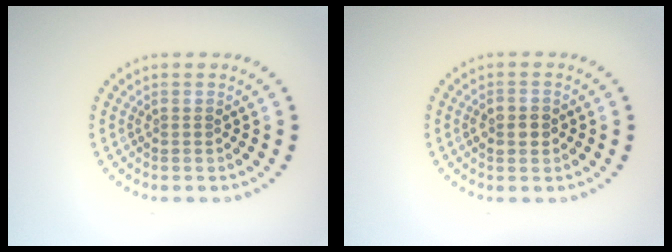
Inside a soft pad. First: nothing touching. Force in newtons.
{"total": 2.6, "press": 2.6, "slide": 0.1}